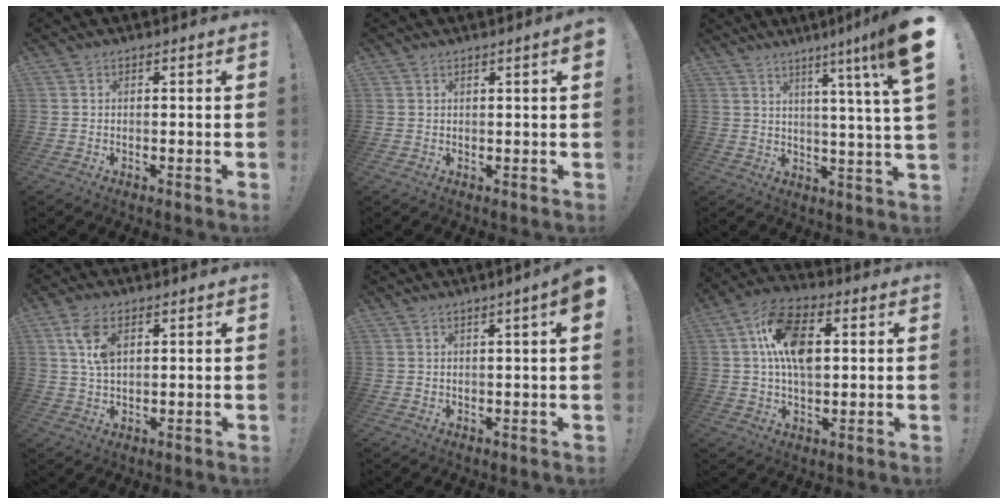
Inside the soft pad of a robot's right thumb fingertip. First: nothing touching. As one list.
[{"total": 1.9, "force": [0.9, -0.2, 1.7], "torque": [-0.031, 0.000, 0.014]}, {"total": 11.8, "force": [5.3, -1.9, 10.4], "torque": [-0.156, -0.043, 0.063]}, {"total": 7.5, "force": [3.2, 3.8, 5.6], "torque": [-0.107, -0.009, 0.057]}, {"total": 4.0, "force": [1.8, -0.2, 3.6], "torque": [-0.060, -0.006, 0.028]}, {"total": 14.9, "force": [2.7, 8.9, 11.7], "torque": [-0.193, 0.012, 0.049]}]